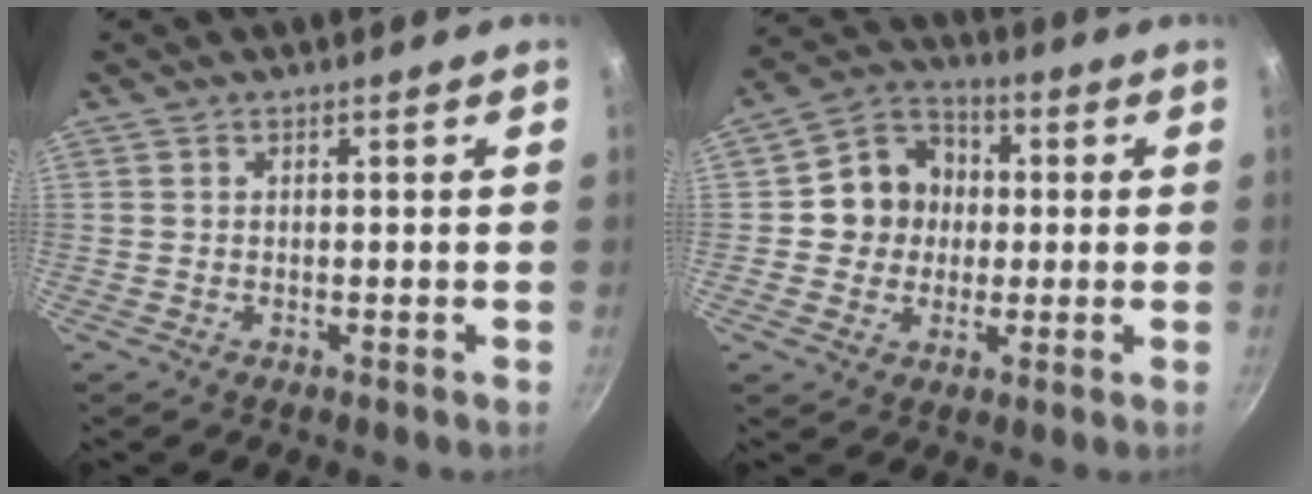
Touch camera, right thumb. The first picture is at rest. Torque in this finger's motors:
{"motor_torque": [-0.17, -0.09, 0.44, -0.39, 0.13]}